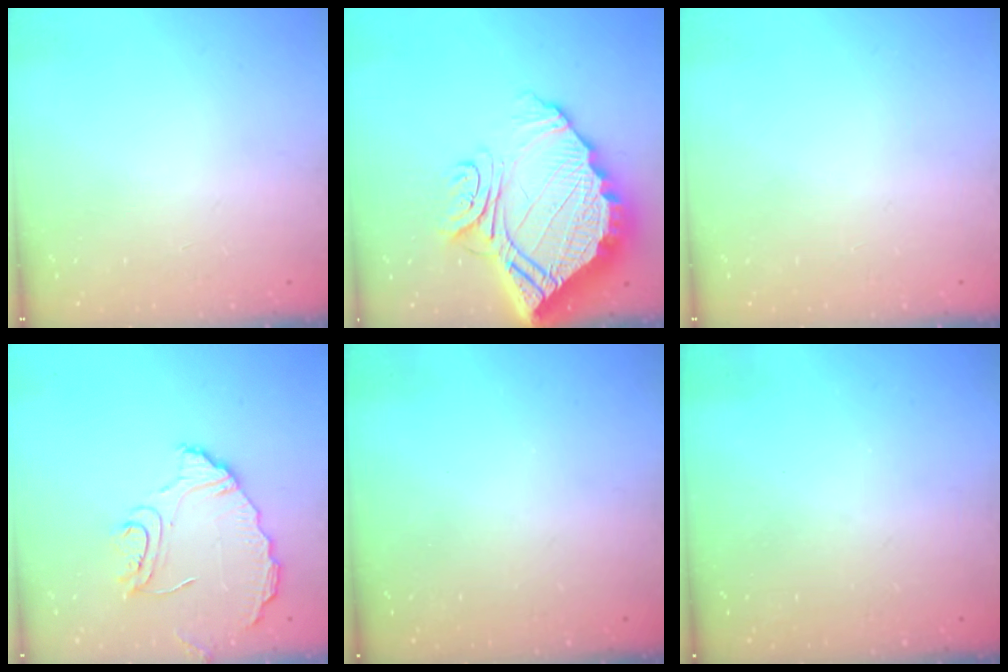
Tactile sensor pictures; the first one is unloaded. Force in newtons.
{"total": 23.2, "press": 23.1, "slide": 2.4}
{"total": 0.0}
{"total": 11.2, "press": 11.2, "slide": 0.8}
{"total": 3.0, "press": 3.0, "slide": 0.3}
{"total": 3.3, "press": 3.3, "slide": 0.1}